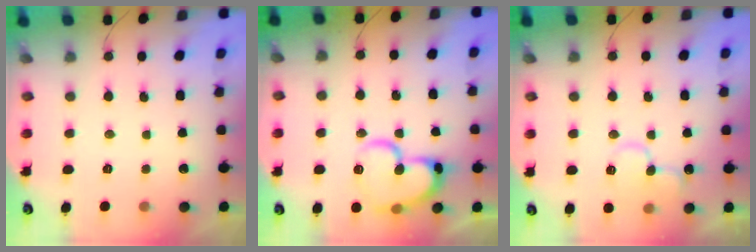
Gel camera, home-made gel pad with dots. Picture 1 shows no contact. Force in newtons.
{"total": 19.3, "press": 19.2, "slide": 1.7}
{"total": 11.8, "press": 11.7, "slide": 1.4}